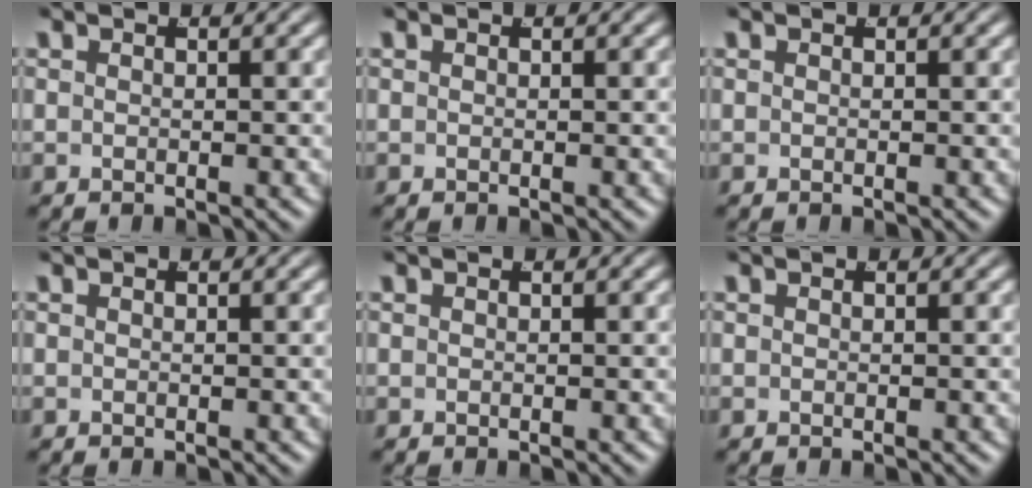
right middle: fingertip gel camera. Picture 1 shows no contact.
{"total": 0.0}
{"total": 0.0}
{"total": 0.0}
{"total": 0.0}
{"total": 0.0}